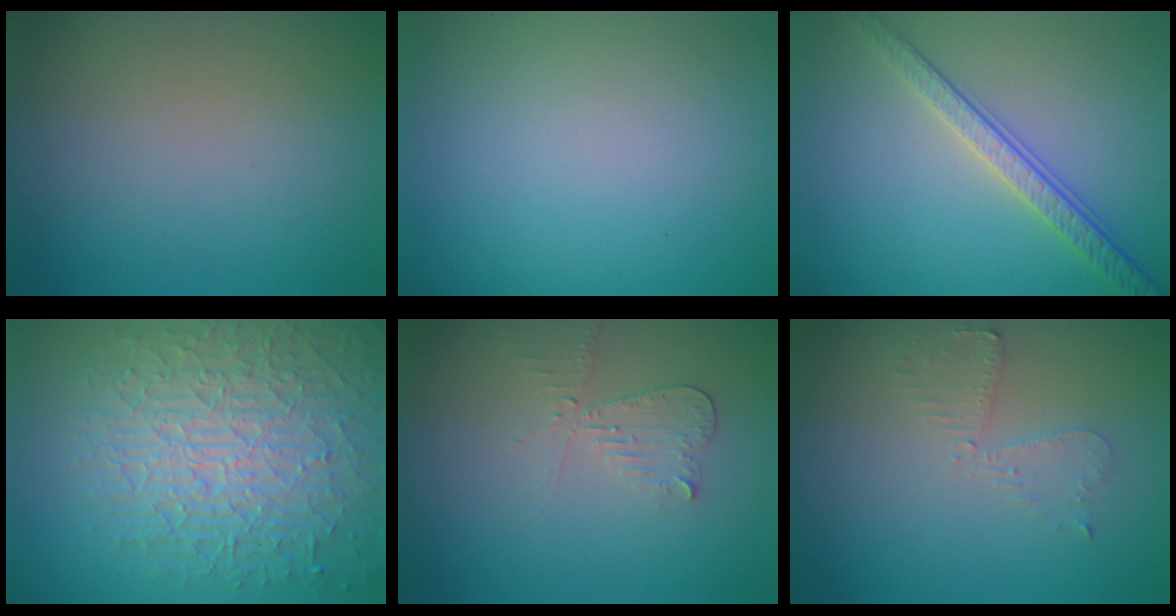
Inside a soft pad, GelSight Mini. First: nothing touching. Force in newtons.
{"total": 0.0}
{"total": 3.6, "press": 3.2, "slide": 1.7}
{"total": 8.6, "press": 6.1, "slide": 6.1}
{"total": 2.2, "press": 2.2, "slide": 0.2}
{"total": 2.2, "press": 2.2, "slide": 0.5}